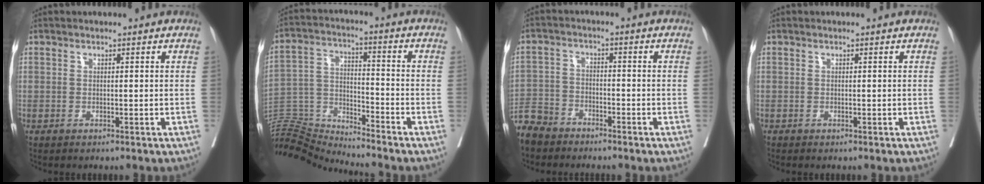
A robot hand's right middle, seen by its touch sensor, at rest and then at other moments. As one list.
[{"total": 13.0, "force": [-12.8, -1.5, 1.5], "torque": [-0.029, 0.030, -0.240]}, {"total": 6.3, "force": [-5.6, 2.7, 1.0], "torque": [-0.023, -0.009, -0.112]}, {"total": 0.0}]